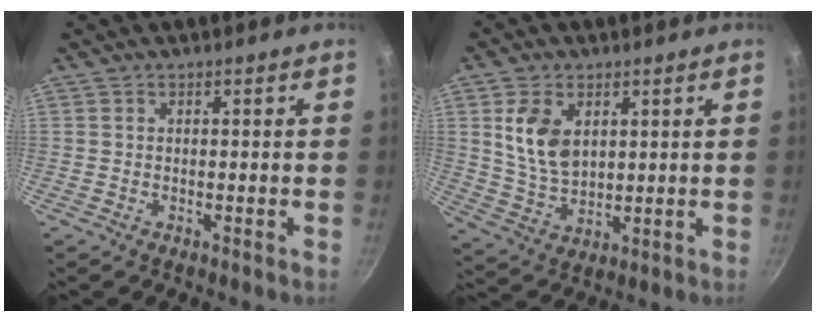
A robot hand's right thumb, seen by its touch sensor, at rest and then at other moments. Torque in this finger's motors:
{"motor_torque": [0.15, 0.11, 1.00, 0.16, 0.23]}